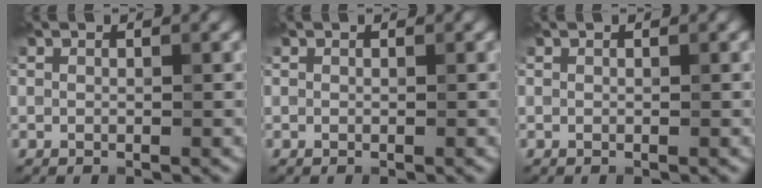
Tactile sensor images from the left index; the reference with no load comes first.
{"total": 0.0}
{"total": 0.0}